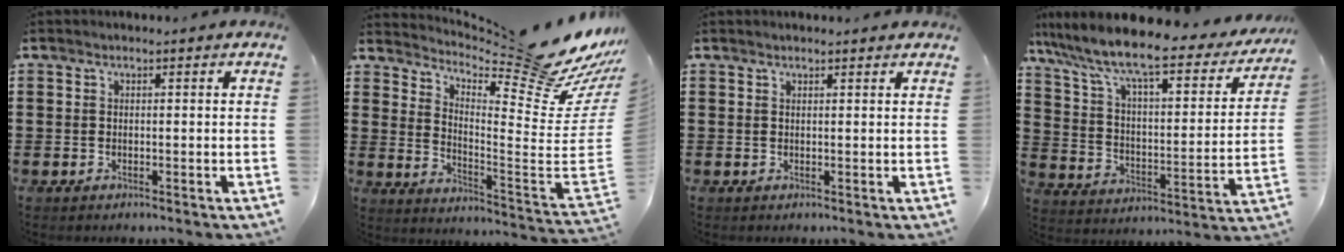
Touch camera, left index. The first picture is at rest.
{"total": 12.7, "force": [10.9, 1.7, 6.3], "torque": [-0.097, -0.106, 0.173]}
{"total": 0.7, "force": [0.6, 0.0, 0.3], "torque": [-0.007, -0.001, 0.011]}
{"total": 9.2, "force": [7.7, 1.2, 5.0], "torque": [-0.132, -0.058, 0.125]}